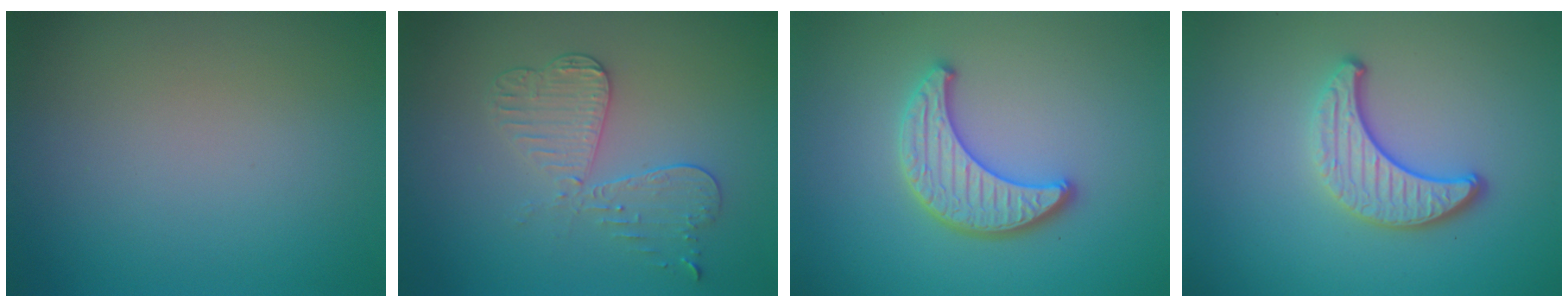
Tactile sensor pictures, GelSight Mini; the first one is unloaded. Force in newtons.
{"total": 3.7, "press": 3.3, "slide": 1.8}
{"total": 3.8, "press": 3.6, "slide": 1.2}
{"total": 3.8, "press": 3.0, "slide": 2.3}